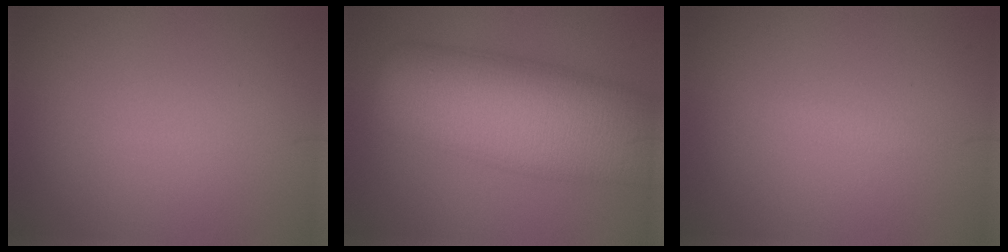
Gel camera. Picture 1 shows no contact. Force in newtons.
{"total": 13.4, "press": 13.4, "slide": 0.5}
{"total": 0.9, "press": 0.9, "slide": 0.0}